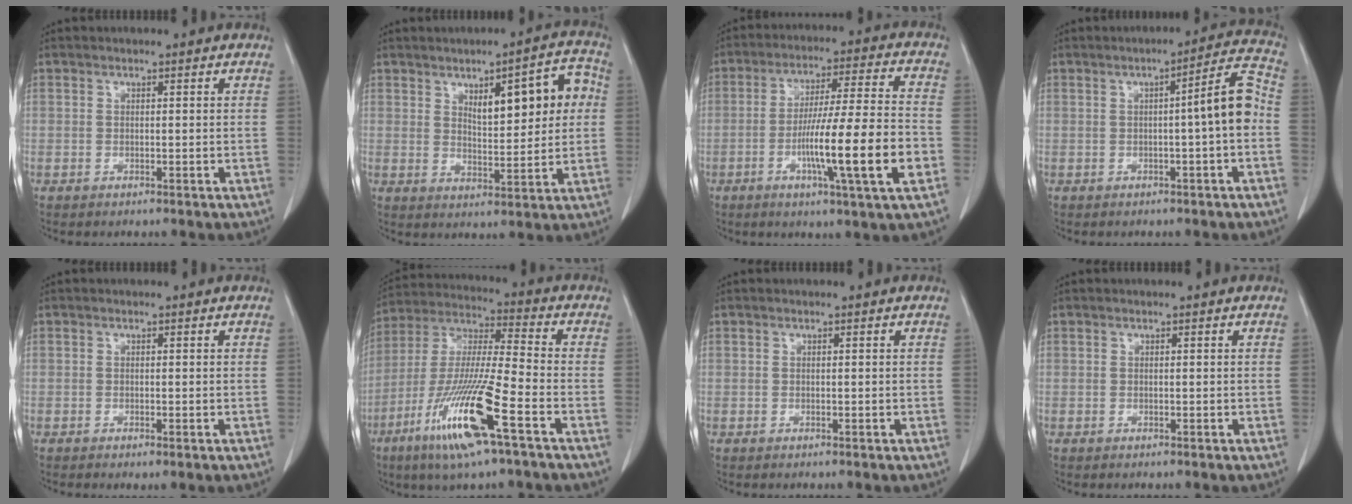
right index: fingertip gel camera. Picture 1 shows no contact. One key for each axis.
{"total": 10.2, "fx": 2.8, "fy": 3.0, "fz": 9.4, "tx": -0.126, "ty": 0.021, "tz": 0.045}
{"total": 15.7, "fx": -4.7, "fy": -0.2, "fz": 14.9, "tx": -0.257, "ty": -0.008, "tz": -0.079}
{"total": 6.7, "fx": -0.8, "fy": -0.2, "fz": 6.7, "tx": -0.090, "ty": 0.016, "tz": -0.013}
{"total": 0.8, "fx": -0.4, "fy": 0.1, "fz": 0.7, "tx": -0.012, "ty": -0.003, "tz": -0.005}
{"total": 16.9, "fx": -8.0, "fy": 0.6, "fz": 14.8, "tx": -0.313, "ty": -0.032, "tz": -0.154}
{"total": 0.0}
{"total": 0.0}